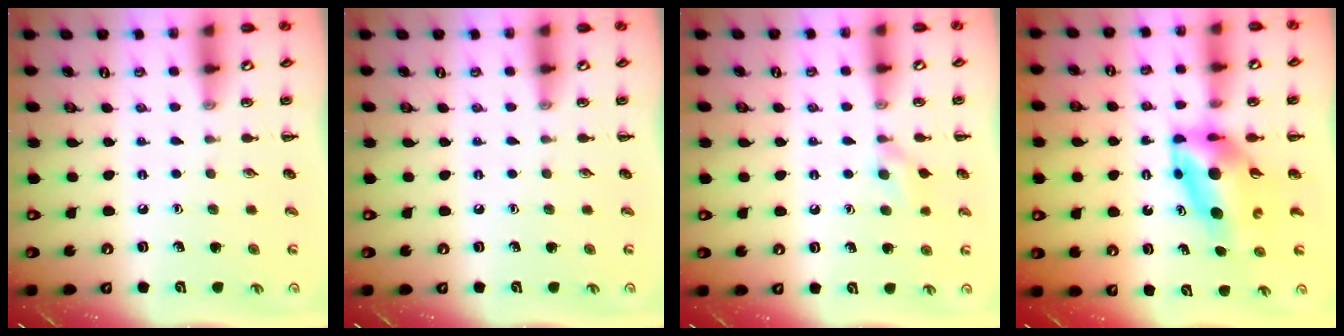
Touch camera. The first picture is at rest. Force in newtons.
{"total": 0.0}
{"total": 6.6, "press": 6.3, "slide": 1.9}
{"total": 7.9, "press": 7.6, "slide": 2.3}